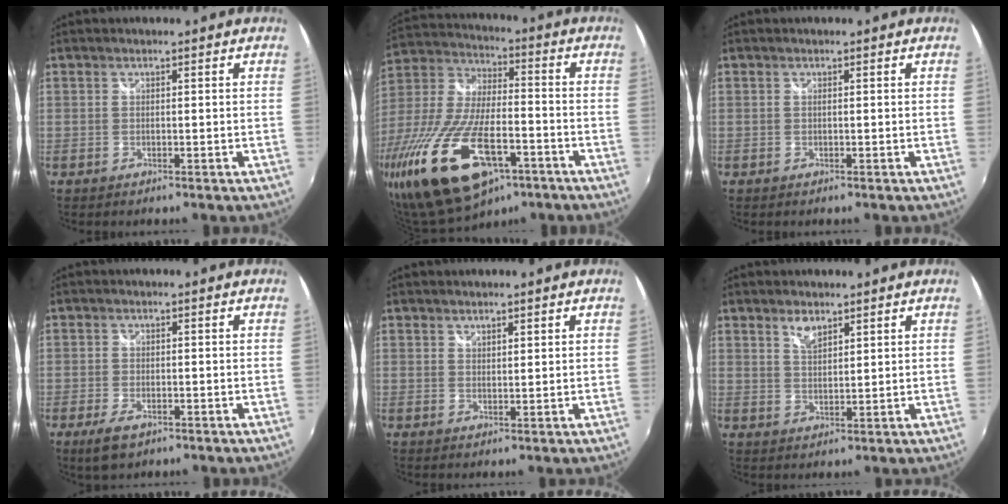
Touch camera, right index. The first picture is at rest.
{"total": 27.7, "force": [-14.3, 11.9, 20.6], "torque": [-0.437, -0.063, -0.244]}
{"total": 0.0}
{"total": 4.4, "force": [-2.6, 1.9, 2.9], "torque": [-0.069, -0.009, -0.047]}
{"total": 1.3, "force": [1.2, 0.5, 0.3], "torque": [-0.001, -0.001, 0.020]}
{"total": 3.3, "force": [2.4, 1.4, 1.8], "torque": [-0.028, -0.001, 0.043]}